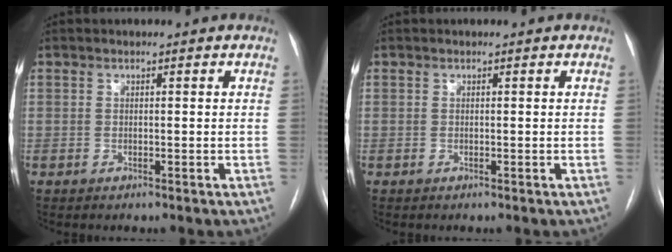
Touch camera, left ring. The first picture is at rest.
{"total": 0.0}